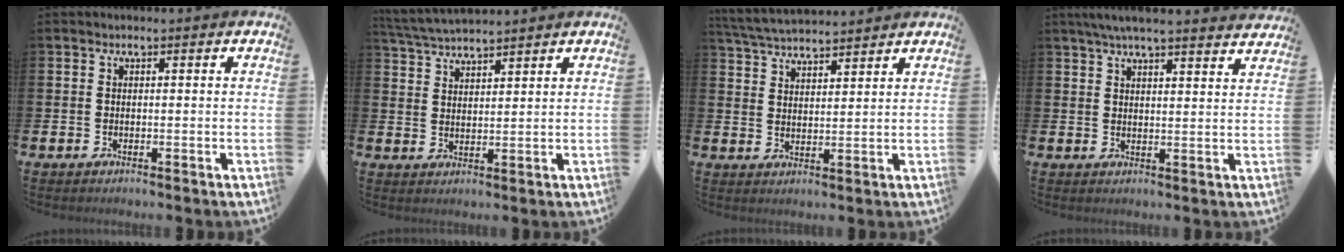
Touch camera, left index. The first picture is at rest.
{"total": 3.8, "force": [3.7, 0.1, 0.6], "torque": [-0.031, -0.016, 0.069]}
{"total": 4.7, "force": [4.7, 0.4, 0.6], "torque": [-0.031, -0.023, 0.085]}
{"total": 4.9, "force": [4.5, -0.1, 1.8], "torque": [-0.045, -0.014, 0.081]}